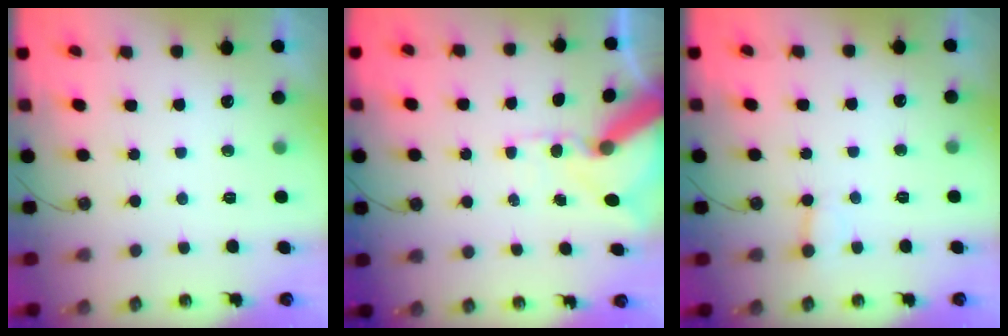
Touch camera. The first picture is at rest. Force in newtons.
{"total": 13.2, "press": 13.1, "slide": 1.7}
{"total": 3.6, "press": 3.6, "slide": 0.3}